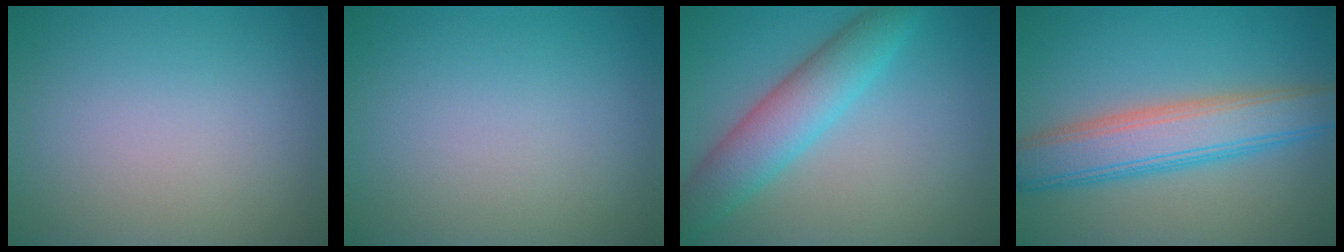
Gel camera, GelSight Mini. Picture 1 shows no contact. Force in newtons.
{"total": 0.0}
{"total": 5.4, "press": 5.4, "slide": 0.1}
{"total": 6.5, "press": 6.5, "slide": 0.1}